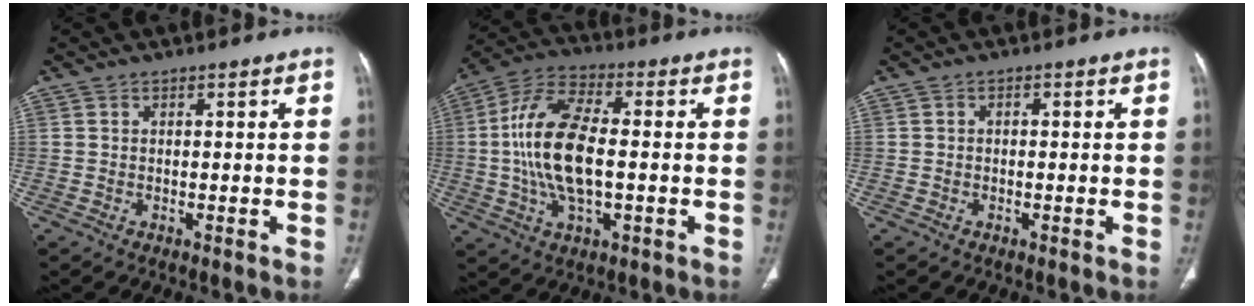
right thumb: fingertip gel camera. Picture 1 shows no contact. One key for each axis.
{"total": 16.6, "fx": -0.6, "fy": 7.4, "fz": 14.8, "tx": -0.304, "ty": 0.018, "tz": -0.013}
{"total": 0.6, "fx": -0.1, "fy": 0.4, "fz": 0.4, "tx": -0.004, "ty": 0.002, "tz": -0.006}